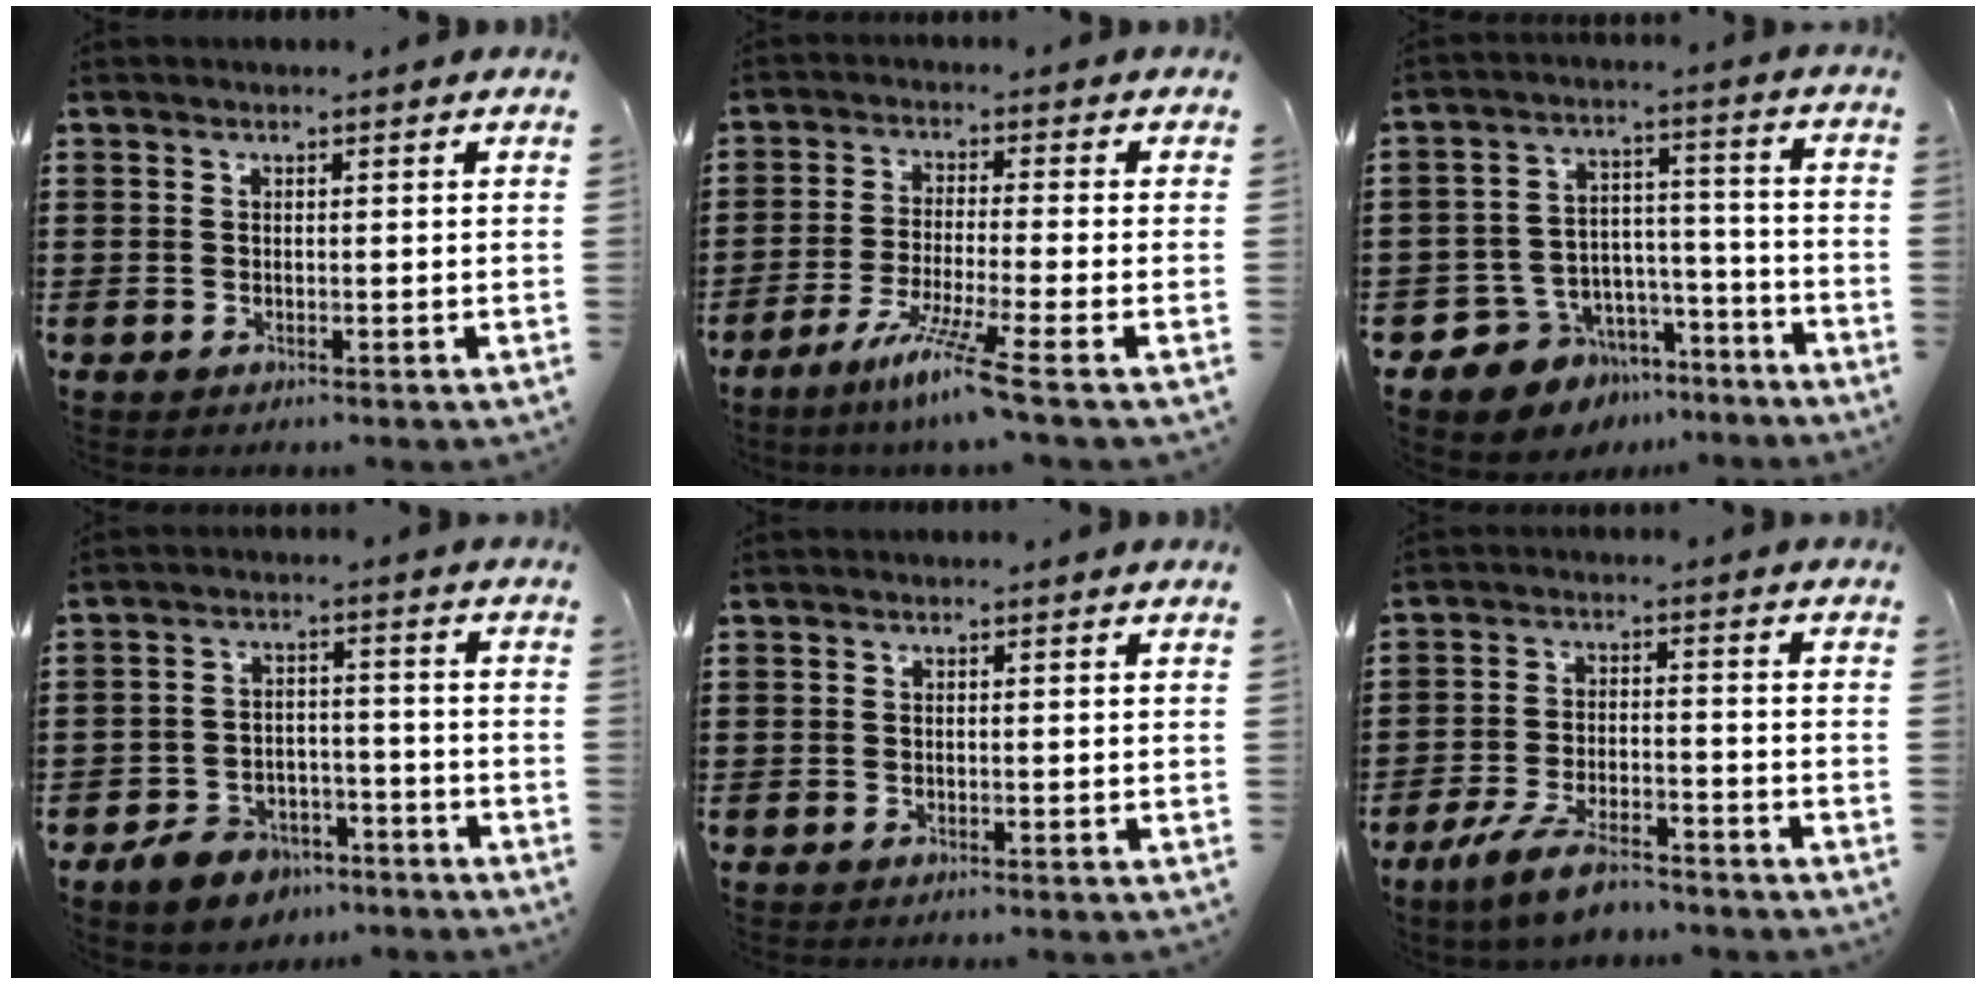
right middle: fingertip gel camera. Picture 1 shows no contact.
{"total": 7.4, "force": [-5.0, -1.0, 5.3], "torque": [-0.113, -0.022, -0.099]}
{"total": 7.3, "force": [-6.0, 4.1, -0.1], "torque": [-0.010, 0.022, -0.115]}
{"total": 5.7, "force": [-5.0, 2.3, 1.3], "torque": [-0.030, 0.019, -0.099]}
{"total": 0.0}
{"total": 6.9, "force": [-5.6, 1.5, 3.6], "torque": [-0.083, 0.000, -0.109]}